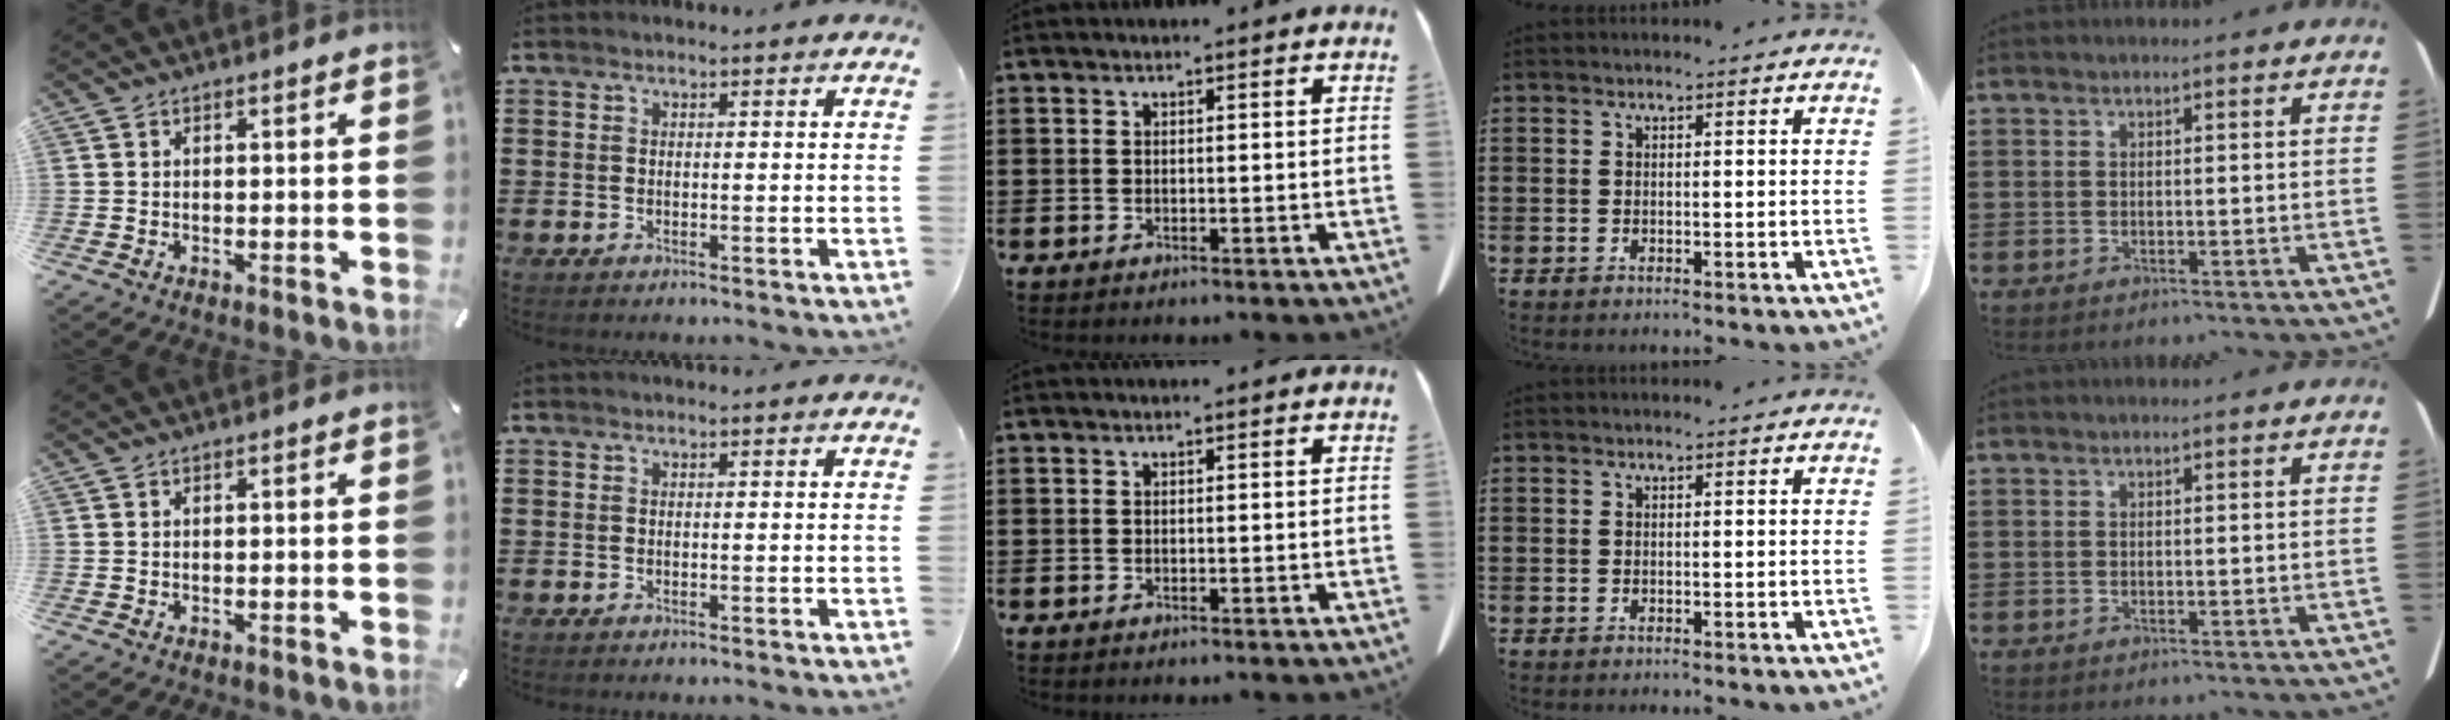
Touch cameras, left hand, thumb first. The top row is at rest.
{}